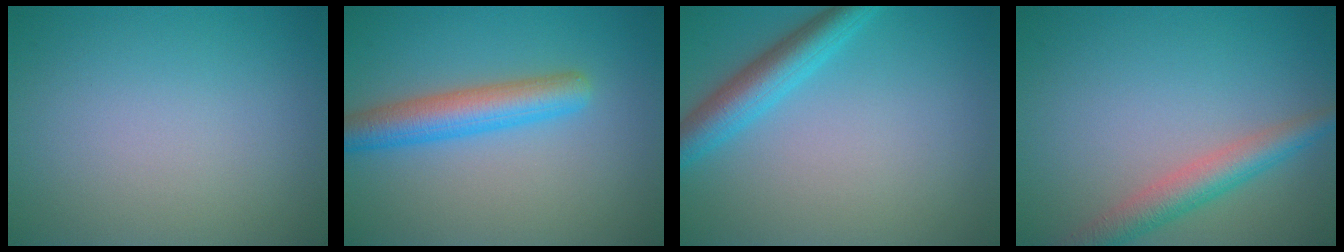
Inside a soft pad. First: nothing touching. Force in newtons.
{"total": 4.7, "press": 4.7, "slide": 0.1}
{"total": 4.1, "press": 4.1, "slide": 0.3}
{"total": 3.8, "press": 3.8, "slide": 0.1}